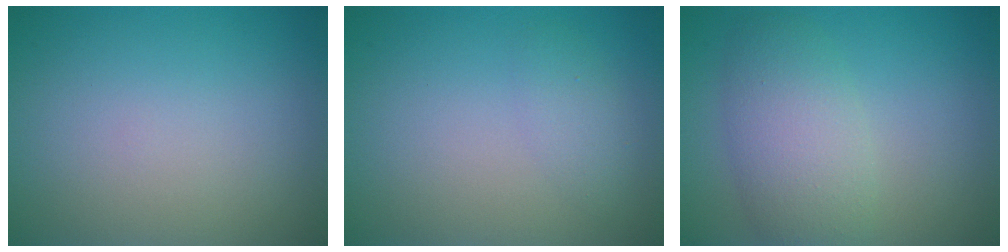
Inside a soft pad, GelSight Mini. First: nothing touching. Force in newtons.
{"total": 1.5, "press": 1.5, "slide": 0.1}
{"total": 4.9, "press": 4.9, "slide": 0.3}